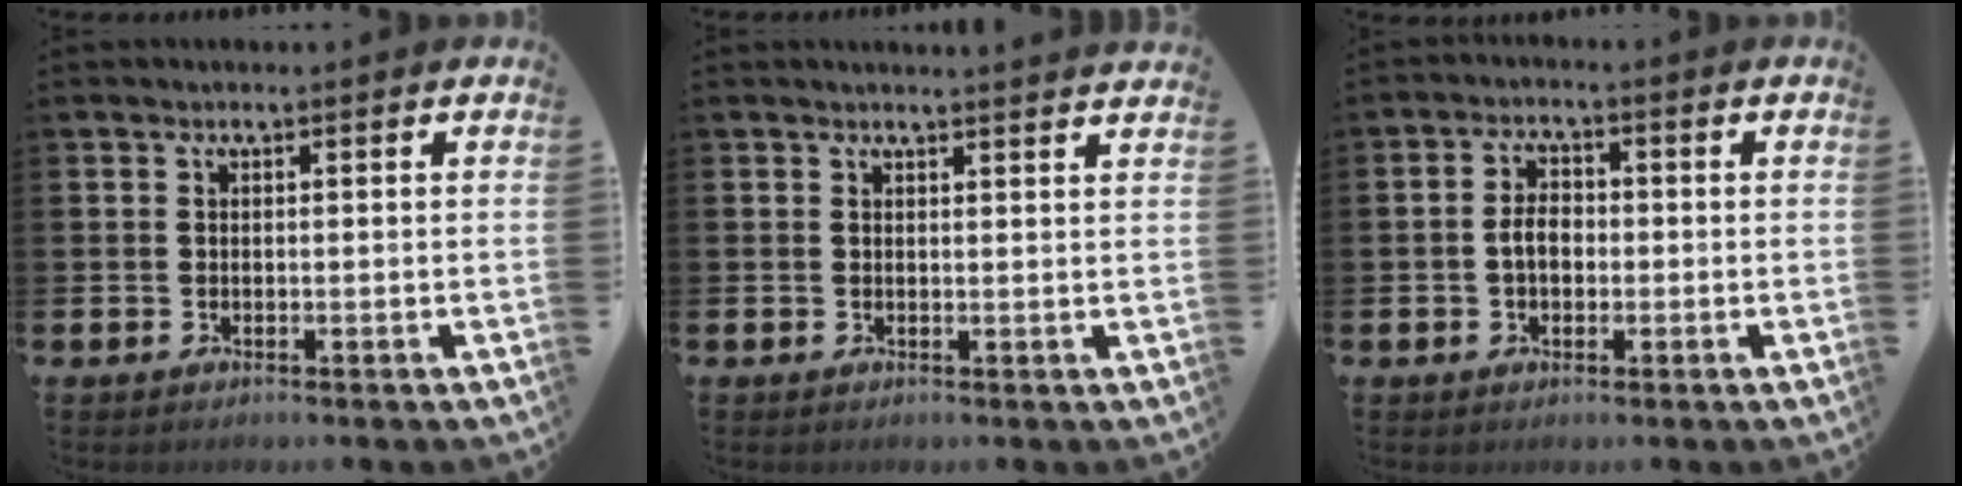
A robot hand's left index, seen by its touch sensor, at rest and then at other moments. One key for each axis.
{"total": 1.6, "fx": 1.5, "fy": -0.3, "fz": -0.2, "tx": 0.008, "ty": -0.012, "tz": 0.028}
{"total": 3.4, "fx": -0.5, "fy": 2.3, "fz": 2.6, "tx": -0.041, "ty": 0.004, "tz": -0.013}